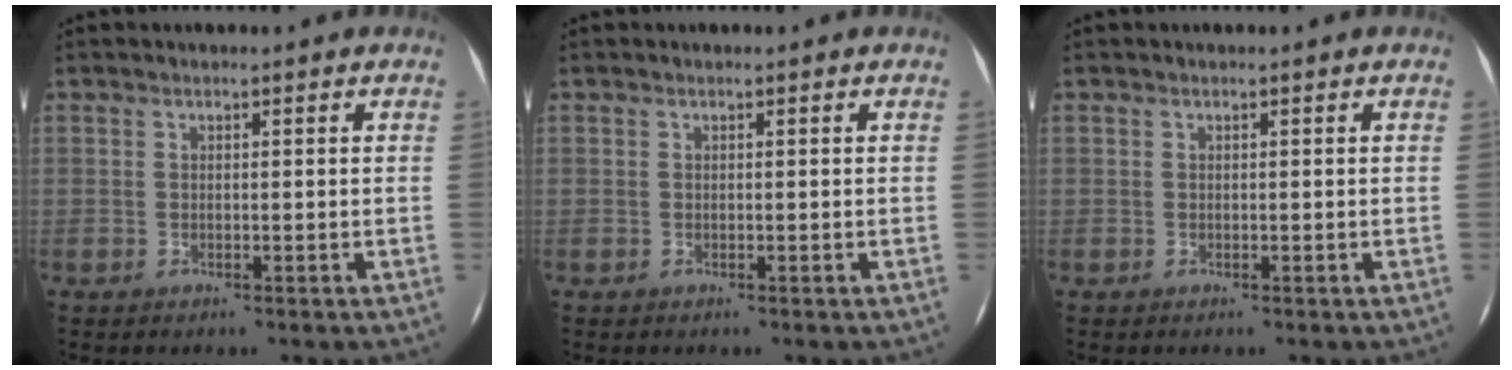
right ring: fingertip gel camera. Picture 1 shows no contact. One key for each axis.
{"total": 0.0}
{"total": 0.0}